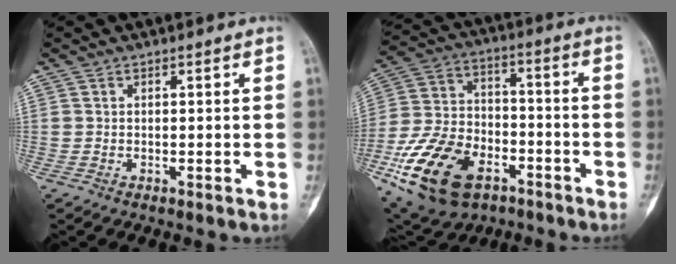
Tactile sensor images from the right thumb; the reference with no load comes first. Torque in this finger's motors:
{"motor_torque": [0.48, 0.69, 1.83, -0.95, 0.55]}